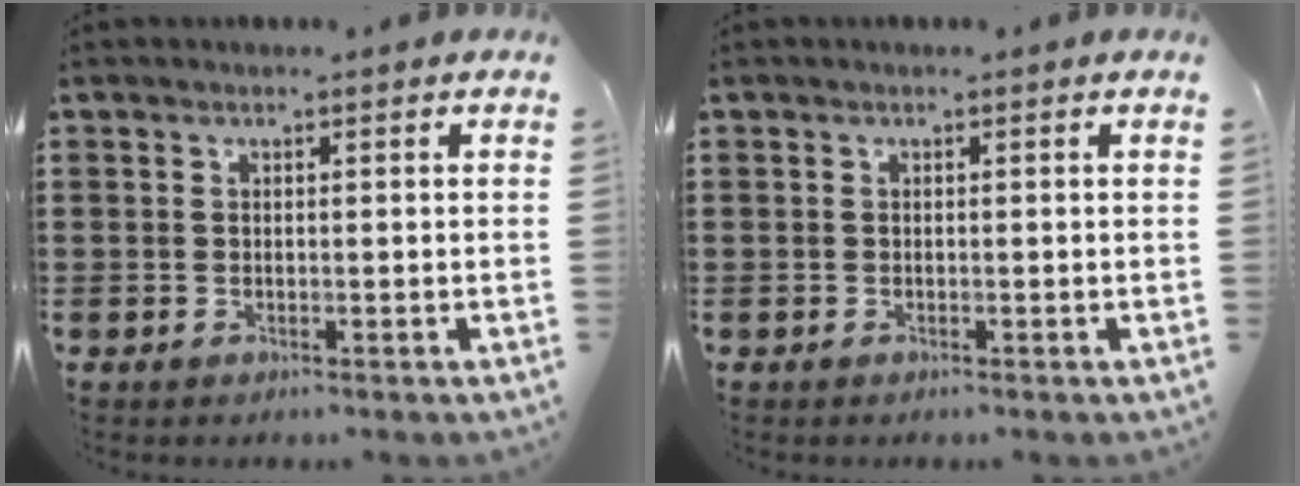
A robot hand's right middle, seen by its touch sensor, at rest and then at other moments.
{"total": 0.0}